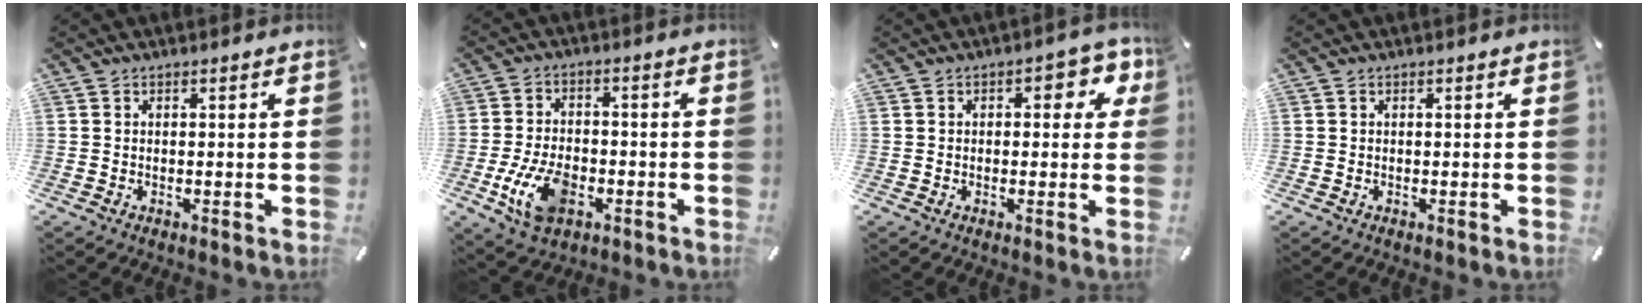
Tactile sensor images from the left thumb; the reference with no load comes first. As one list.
[{"total": 10.9, "force": [-4.0, 6.6, 7.8], "torque": [-0.160, 0.003, -0.070]}, {"total": 5.8, "force": [1.4, 3.3, 4.5], "torque": [-0.052, 0.000, 0.014]}, {"total": 0.0}]